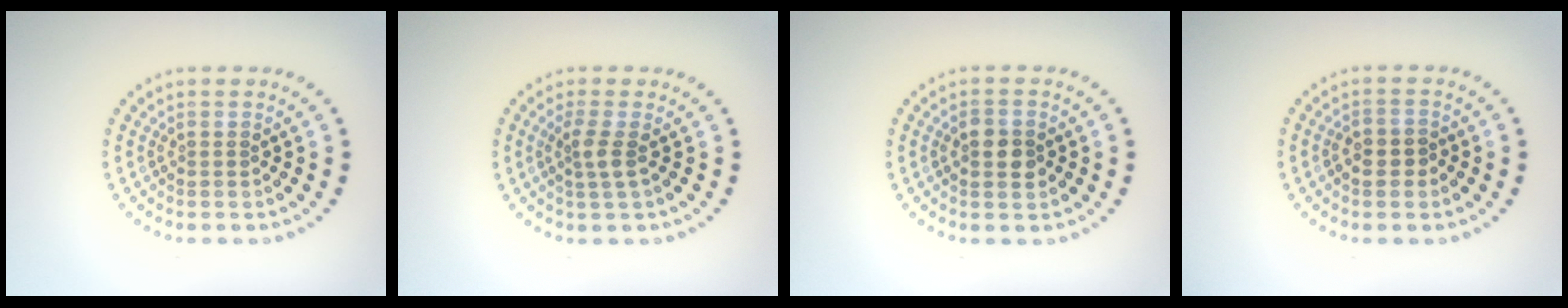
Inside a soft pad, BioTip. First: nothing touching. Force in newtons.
{"total": 1.7, "press": 1.4, "slide": 1.0}
{"total": 2.4, "press": 2.4, "slide": 0.1}
{"total": 1.7, "press": 1.7, "slide": 0.3}